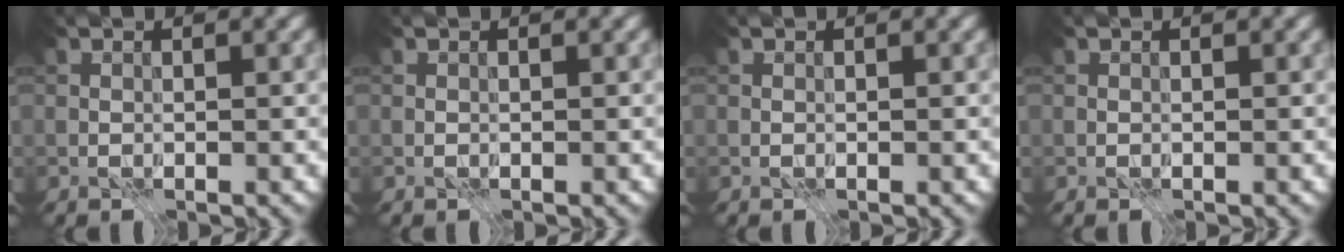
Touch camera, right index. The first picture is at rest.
{"total": 0.0}
{"total": 0.0}
{"total": 0.0}